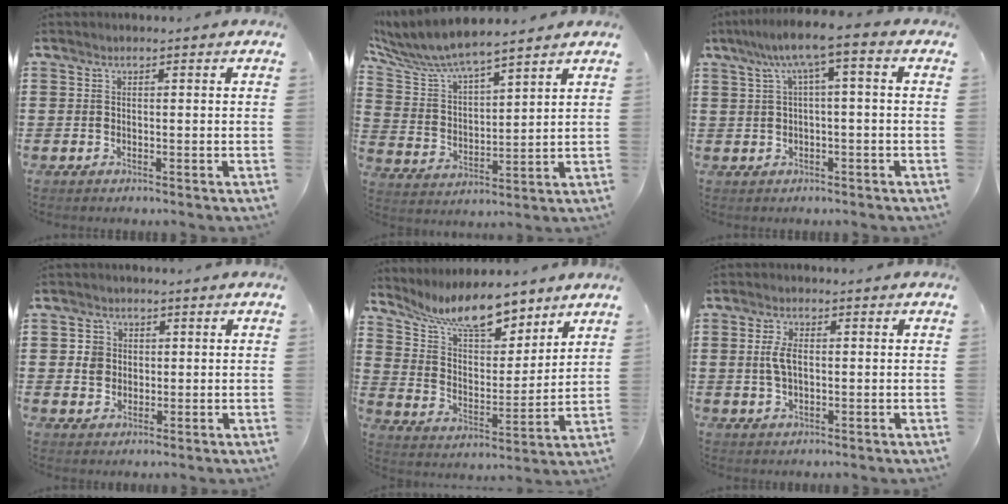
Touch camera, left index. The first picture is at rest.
{"total": 7.0, "force": [6.6, 0.8, 2.1], "torque": [-0.073, -0.036, 0.112]}
{"total": 6.1, "force": [1.1, 0.4, 6.0], "torque": [-0.118, 0.001, 0.015]}
{"total": 2.9, "force": [0.6, 2.8, 0.5], "torque": [-0.023, 0.010, 0.008]}
{"total": 10.4, "force": [8.9, 2.4, 4.9], "torque": [-0.118, -0.037, 0.160]}
{"total": 4.1, "force": [0.4, 1.9, 3.6], "torque": [-0.087, 0.003, 0.000]}